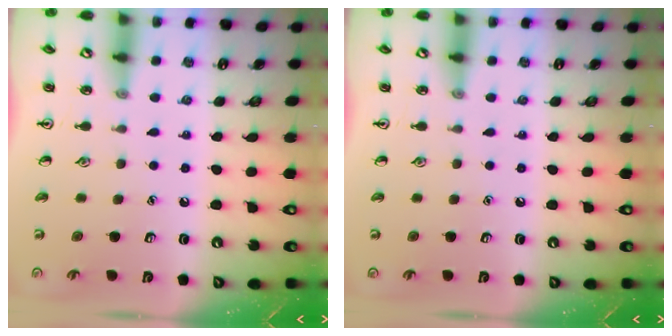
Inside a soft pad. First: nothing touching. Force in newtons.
{"total": 0.0}